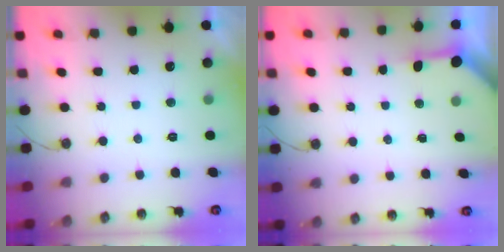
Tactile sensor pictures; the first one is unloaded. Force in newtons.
{"total": 3.3, "press": 3.3, "slide": 0.5}